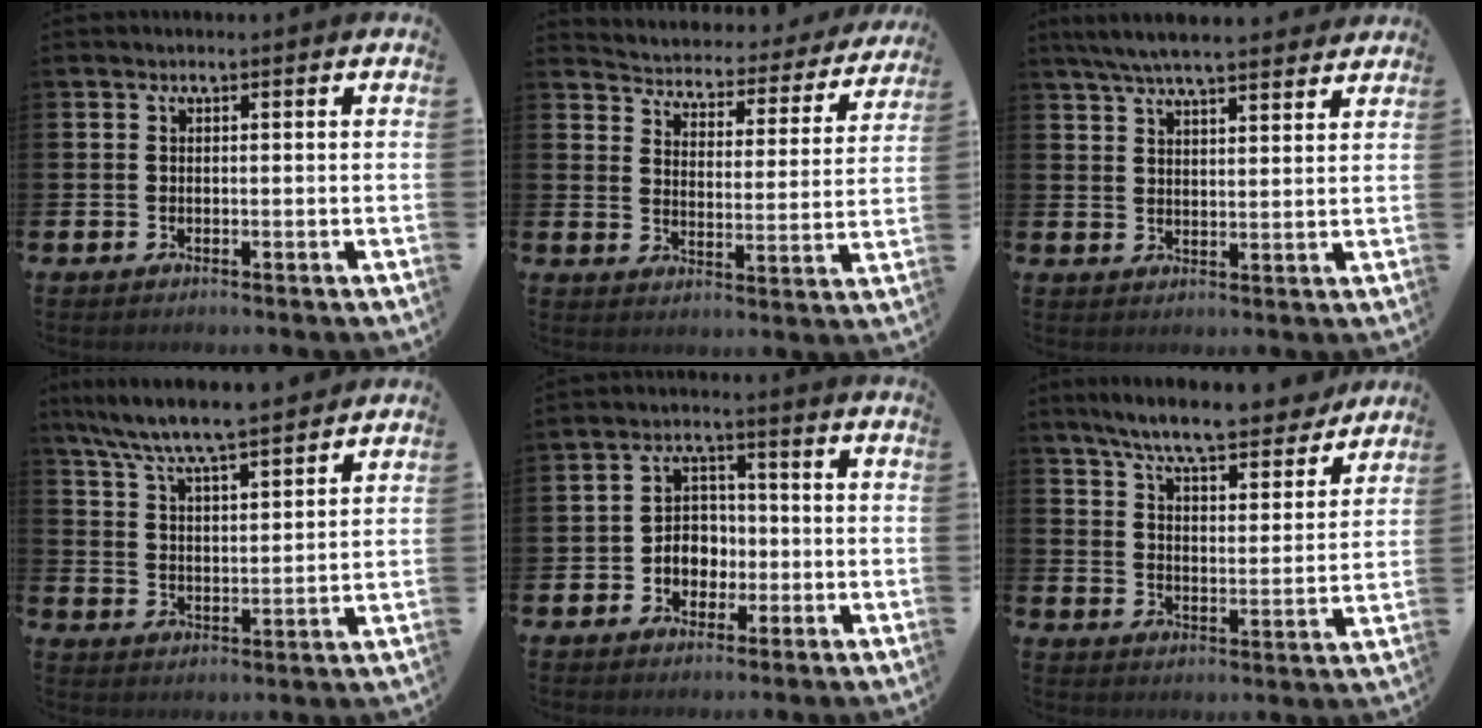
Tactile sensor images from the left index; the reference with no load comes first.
{"total": 3.4, "force": [3.1, 1.2, 0.3], "torque": [-0.033, -0.033, 0.045]}
{"total": 6.5, "force": [6.1, 0.7, 2.1], "torque": [-0.056, -0.020, 0.112]}
{"total": 7.7, "force": [7.5, 0.2, 2.0], "torque": [-0.073, -0.047, 0.134]}
{"total": 4.1, "force": [-1.0, 3.6, 1.5], "torque": [-0.037, 0.008, -0.026]}
{"total": 8.3, "force": [7.7, 0.7, 2.9], "torque": [-0.083, -0.047, 0.135]}